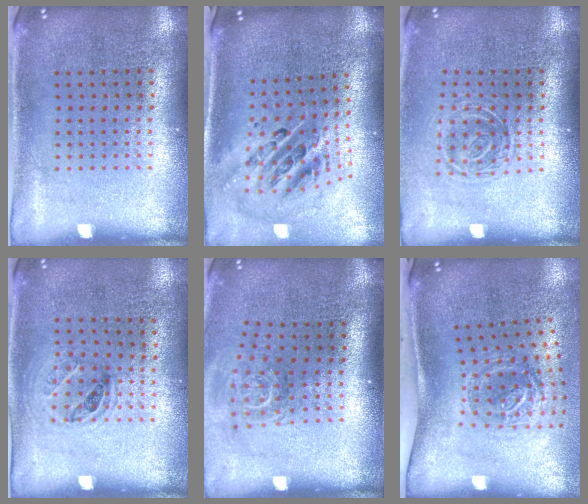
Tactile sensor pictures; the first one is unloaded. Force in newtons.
{"total": 2.7, "press": 1.8, "slide": 2.0}
{"total": 1.4, "press": 1.1, "slide": 0.9}
{"total": 1.1, "press": 0.8, "slide": 0.7}
{"total": 1.8, "press": 1.2, "slide": 1.3}
{"total": 1.9, "press": 1.2, "slide": 1.5}